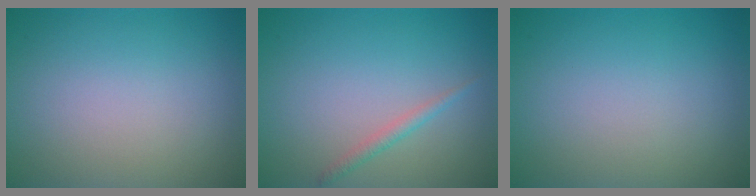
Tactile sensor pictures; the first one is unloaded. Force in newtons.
{"total": 1.2, "press": 1.2, "slide": 0.0}
{"total": 0.0}